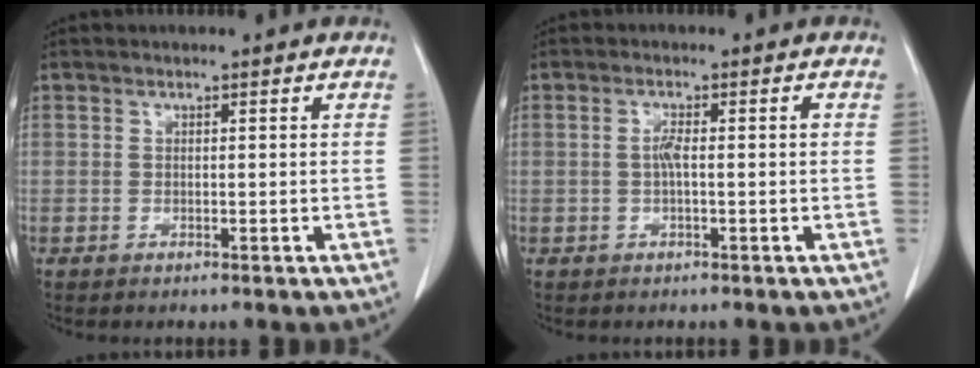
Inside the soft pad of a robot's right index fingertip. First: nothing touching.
{"total": 2.4, "force": [-0.3, 0.3, 2.3], "torque": [-0.046, 0.006, -0.004]}